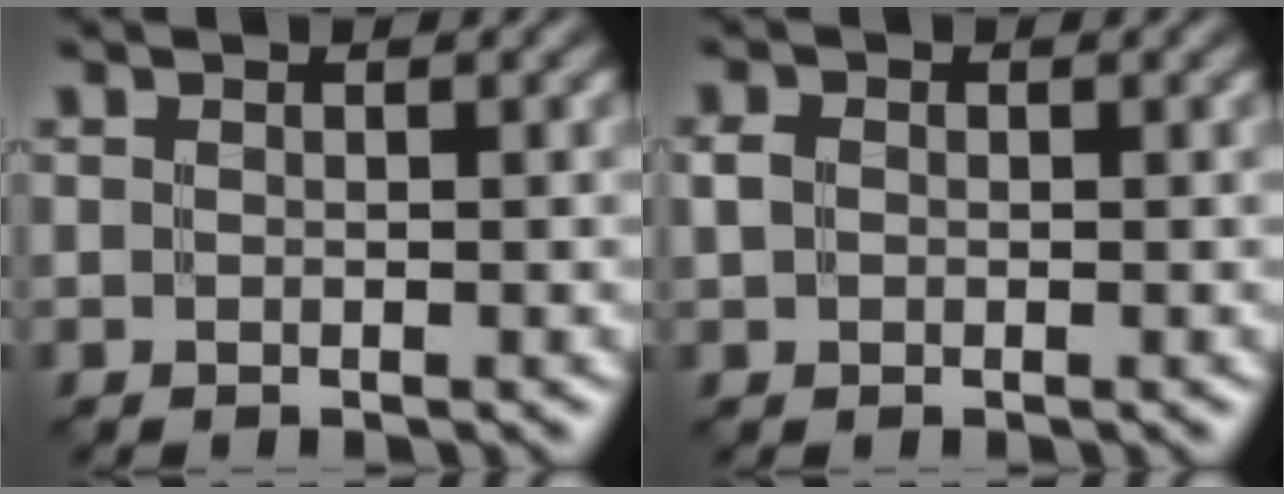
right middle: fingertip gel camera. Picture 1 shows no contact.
{"total": 1.3, "force": [0.1, 1.1, 0.7], "torque": [-0.015, 0.001, 0.000]}